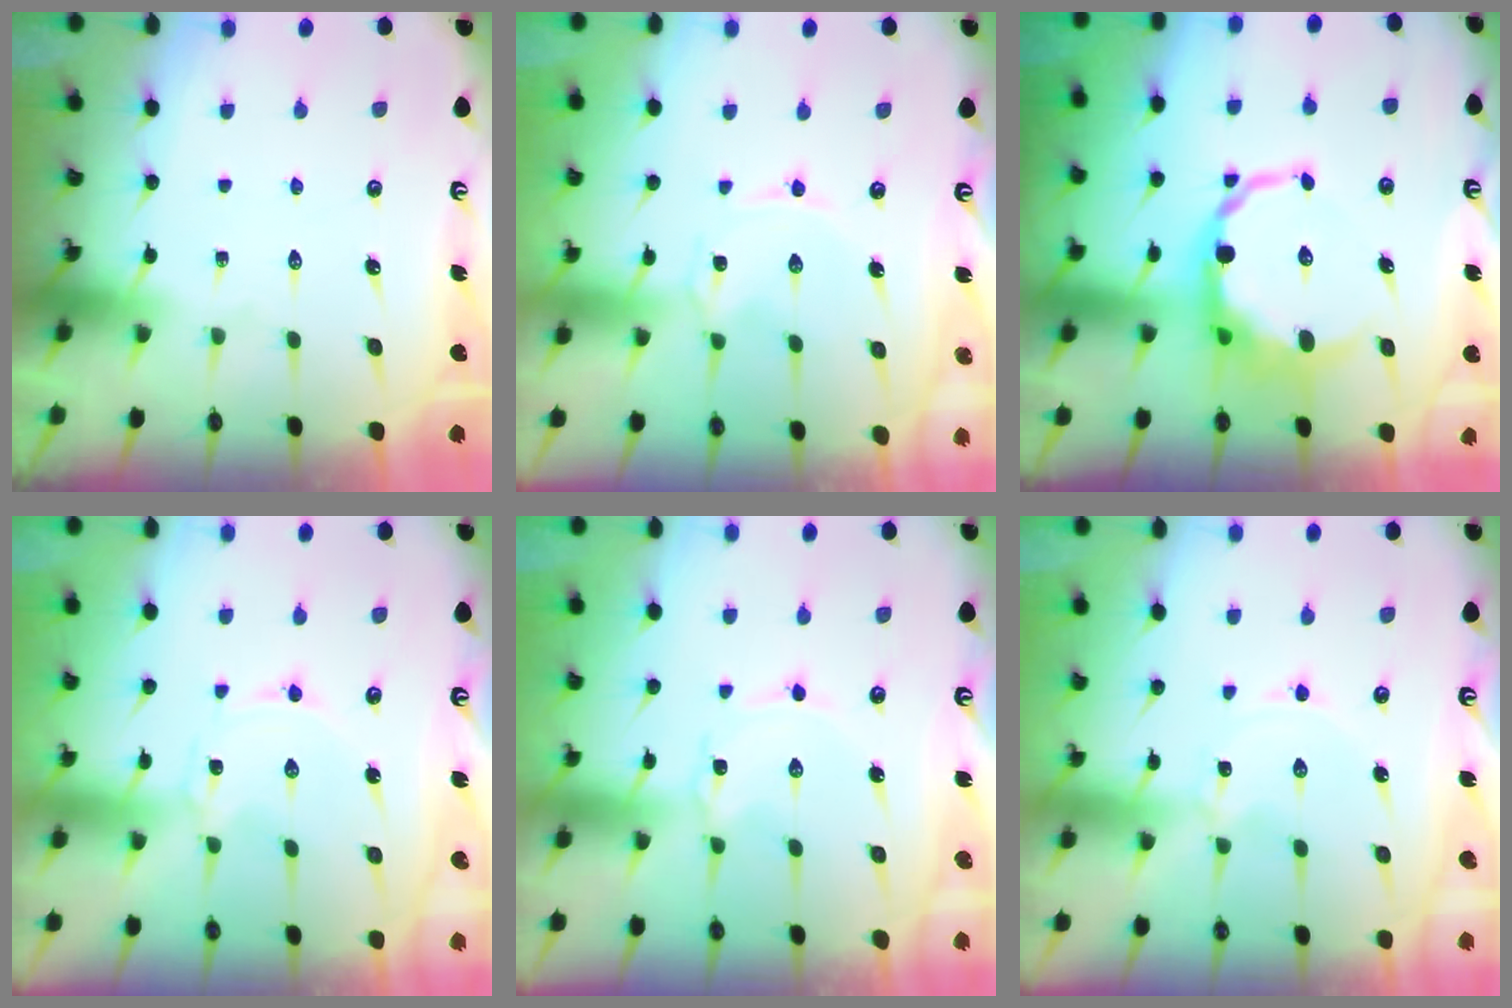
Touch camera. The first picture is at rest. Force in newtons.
{"total": 0.0}
{"total": 11.7, "press": 11.3, "slide": 2.9}
{"total": 0.0}
{"total": 0.9, "press": 0.9, "slide": 0.1}
{"total": 0.0}